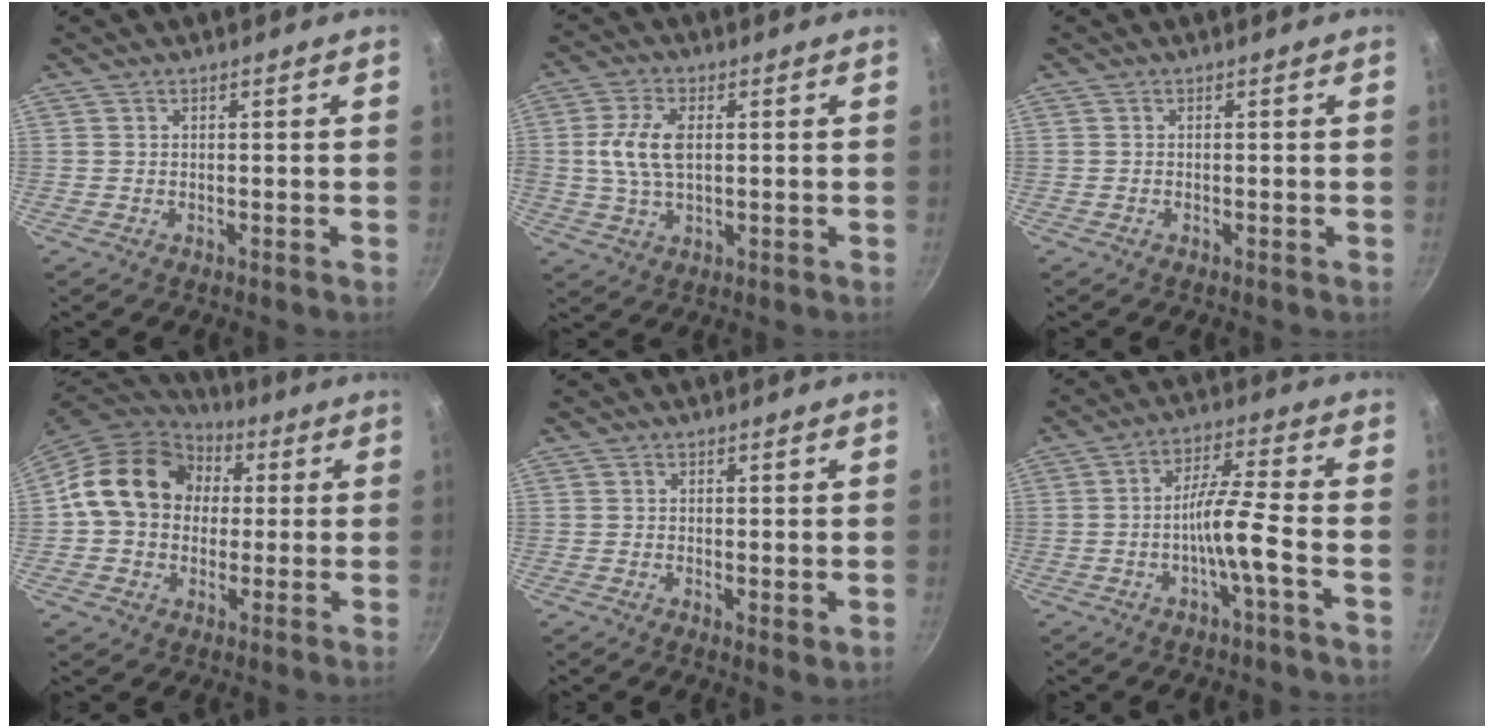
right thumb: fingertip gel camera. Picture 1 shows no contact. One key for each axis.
{"total": 8.4, "fx": 1.0, "fy": 4.6, "fz": 7.0, "tx": -0.138, "ty": 0.008, "tz": 0.016}
{"total": 0.0}
{"total": 17.4, "fx": 2.6, "fy": 14.2, "fz": 9.7, "tx": -0.134, "ty": 0.030, "tz": 0.030}
{"total": 2.1, "fx": 0.3, "fy": 0.9, "fz": 1.9, "tx": -0.027, "ty": -0.008, "tz": 0.003}
{"total": 8.2, "fx": -2.8, "fy": 0.4, "fz": 7.7, "tx": -0.144, "ty": 0.033, "tz": -0.054}